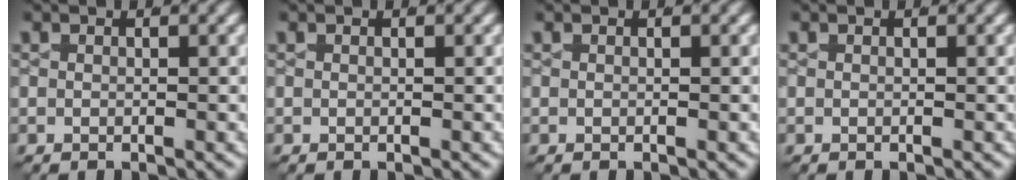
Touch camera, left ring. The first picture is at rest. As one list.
[{"total": 0.0}, {"total": 0.0}, {"total": 0.0}]